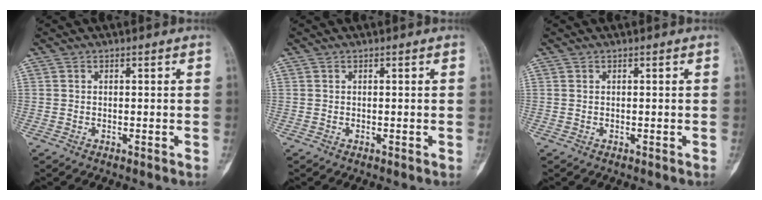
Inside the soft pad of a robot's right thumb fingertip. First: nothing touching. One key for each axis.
{"total": 0.0}
{"total": 0.0}